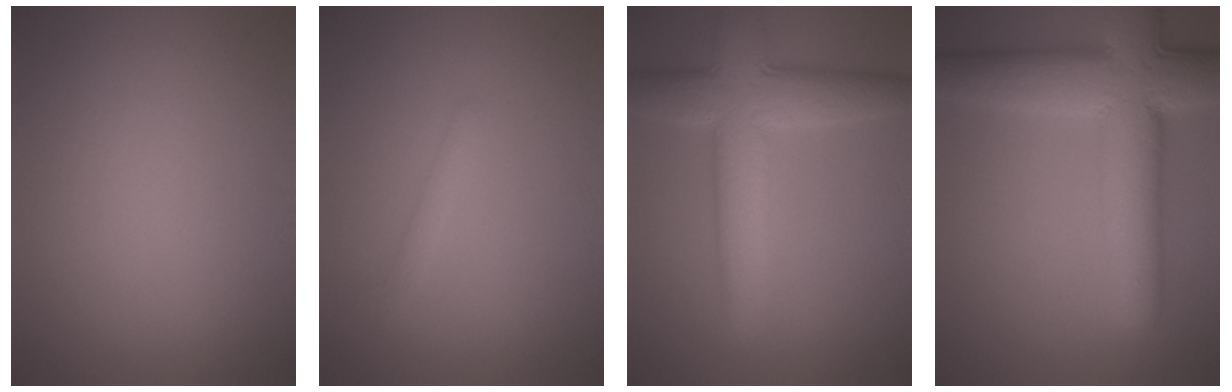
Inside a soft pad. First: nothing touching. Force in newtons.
{"total": 1.1, "press": 1.1, "slide": 0.0}
{"total": 7.5, "press": 7.5, "slide": 0.5}
{"total": 10.0, "press": 10.0, "slide": 0.3}